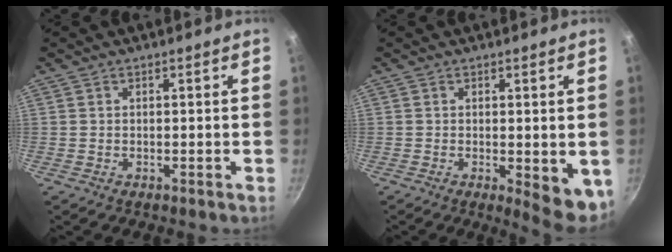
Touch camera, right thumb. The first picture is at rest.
{"total": 7.1, "force": [-1.1, 2.4, 6.6], "torque": [-0.067, -0.005, -0.007]}